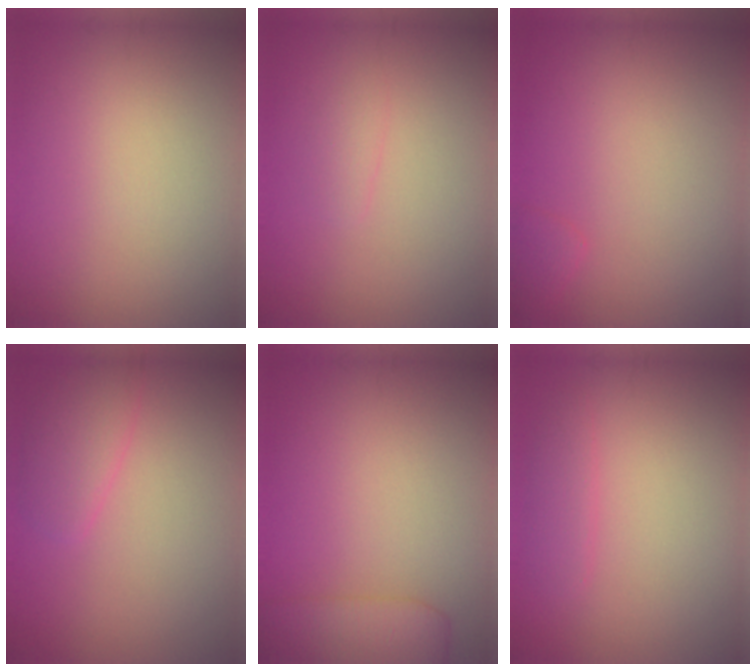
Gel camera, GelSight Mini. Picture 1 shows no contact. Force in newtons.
{"total": 0.8, "press": 0.8, "slide": 0.1}
{"total": 1.0, "press": 1.0, "slide": 0.1}
{"total": 2.4, "press": 2.4, "slide": 0.2}
{"total": 4.2, "press": 4.2, "slide": 0.3}
{"total": 1.4, "press": 1.4, "slide": 0.1}